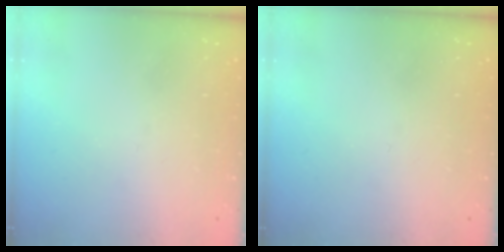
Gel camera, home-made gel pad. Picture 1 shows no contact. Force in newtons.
{"total": 0.0}